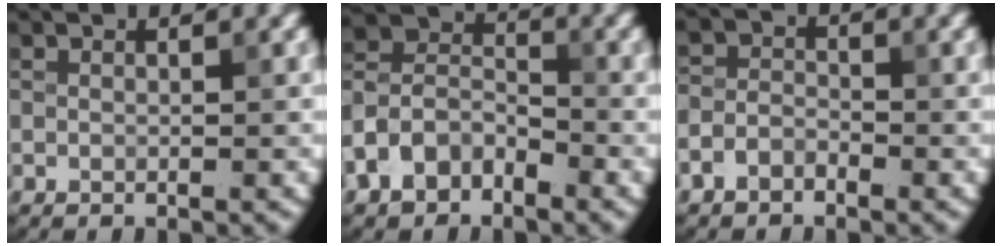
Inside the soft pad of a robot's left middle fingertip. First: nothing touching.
{"total": 5.3, "force": [-3.1, 3.5, 2.6], "torque": [-0.052, 0.006, -0.072]}
{"total": 2.2, "force": [-1.5, 1.4, 0.9], "torque": [-0.015, 0.006, -0.038]}